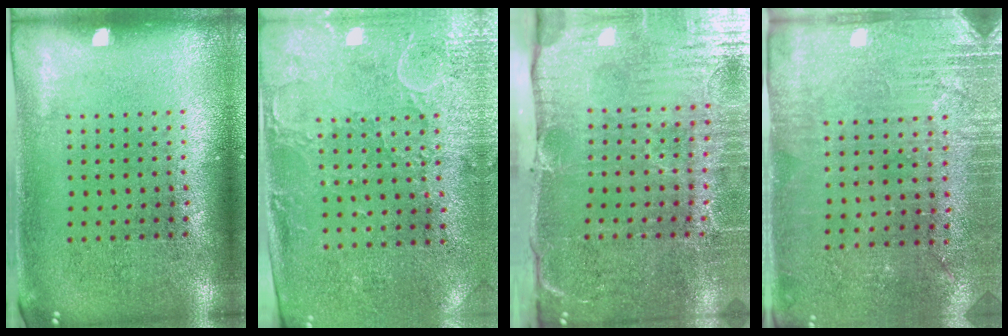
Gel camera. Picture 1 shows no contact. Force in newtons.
{"total": 2.9, "press": 2.4, "slide": 1.7}
{"total": 5.4, "press": 4.5, "slide": 3.1}
{"total": 2.8, "press": 2.7, "slide": 0.6}